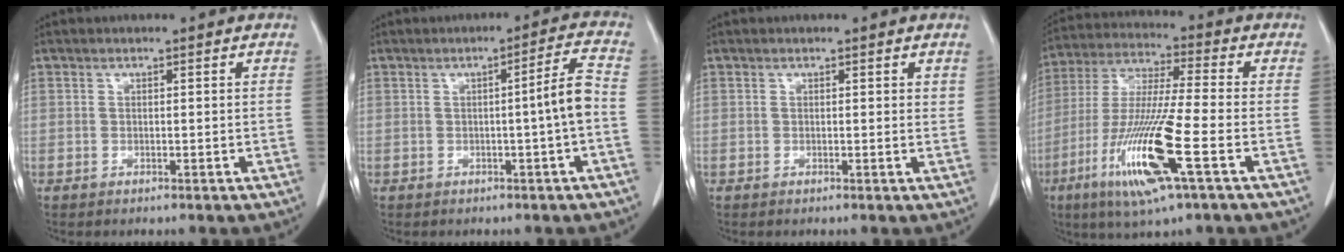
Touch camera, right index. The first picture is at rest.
{"total": 4.7, "force": [-0.9, -0.8, 4.5], "torque": [-0.063, 0.007, -0.014]}
{"total": 0.6, "force": [0.4, 0.2, 0.4], "torque": [-0.002, -0.001, 0.002]}
{"total": 16.0, "force": [-6.2, 0.3, 14.8], "torque": [-0.306, -0.025, -0.118]}